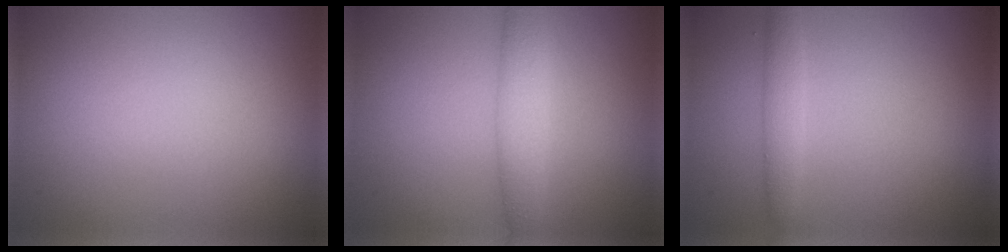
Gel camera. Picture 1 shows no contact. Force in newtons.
{"total": 3.0, "press": 3.0, "slide": 0.1}
{"total": 1.9, "press": 1.8, "slide": 0.1}